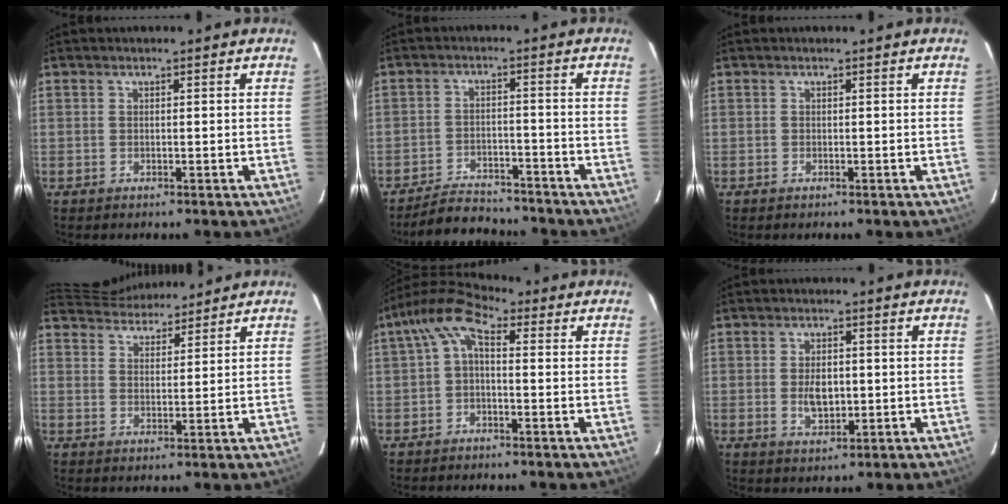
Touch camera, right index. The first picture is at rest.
{"total": 8.6, "force": [-8.2, 2.2, 1.5], "torque": [-0.055, 0.003, -0.117]}
{"total": 0.0}
{"total": 9.9, "force": [9.7, 1.7, 1.5], "torque": [-0.030, 0.020, 0.153]}
{"total": 5.4, "force": [0.9, 2.7, 4.5], "torque": [-0.093, 0.024, 0.011]}
{"total": 5.0, "force": [-0.4, 3.0, 4.0], "torque": [-0.072, -0.003, -0.001]}